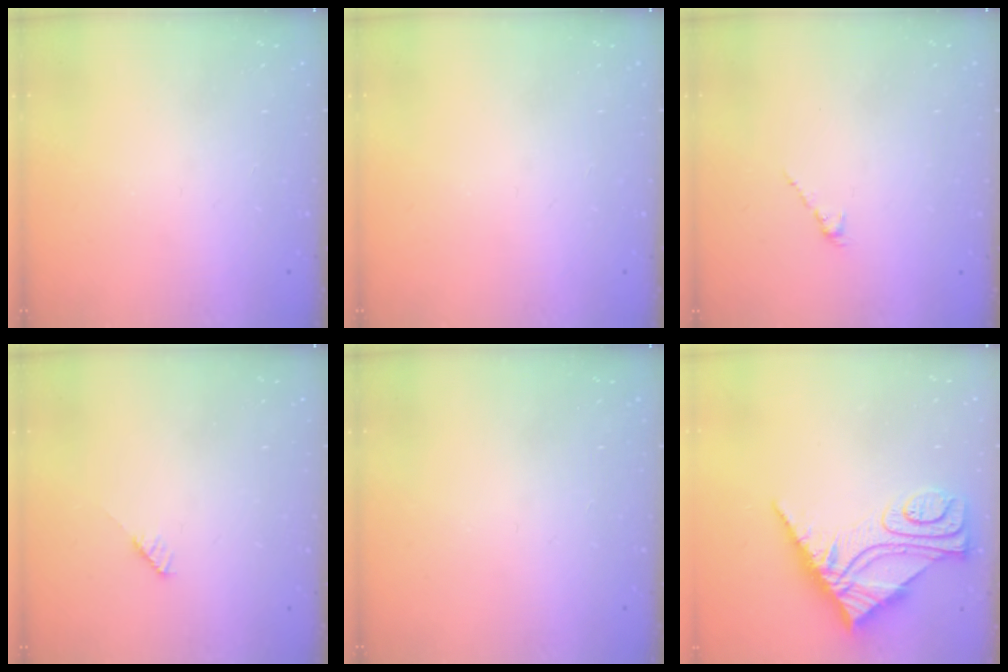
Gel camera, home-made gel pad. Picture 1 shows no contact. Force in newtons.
{"total": 0.0}
{"total": 1.3, "press": 1.2, "slide": 0.5}
{"total": 3.0, "press": 3.0, "slide": 0.2}
{"total": 0.0}
{"total": 11.3, "press": 11.2, "slide": 1.1}